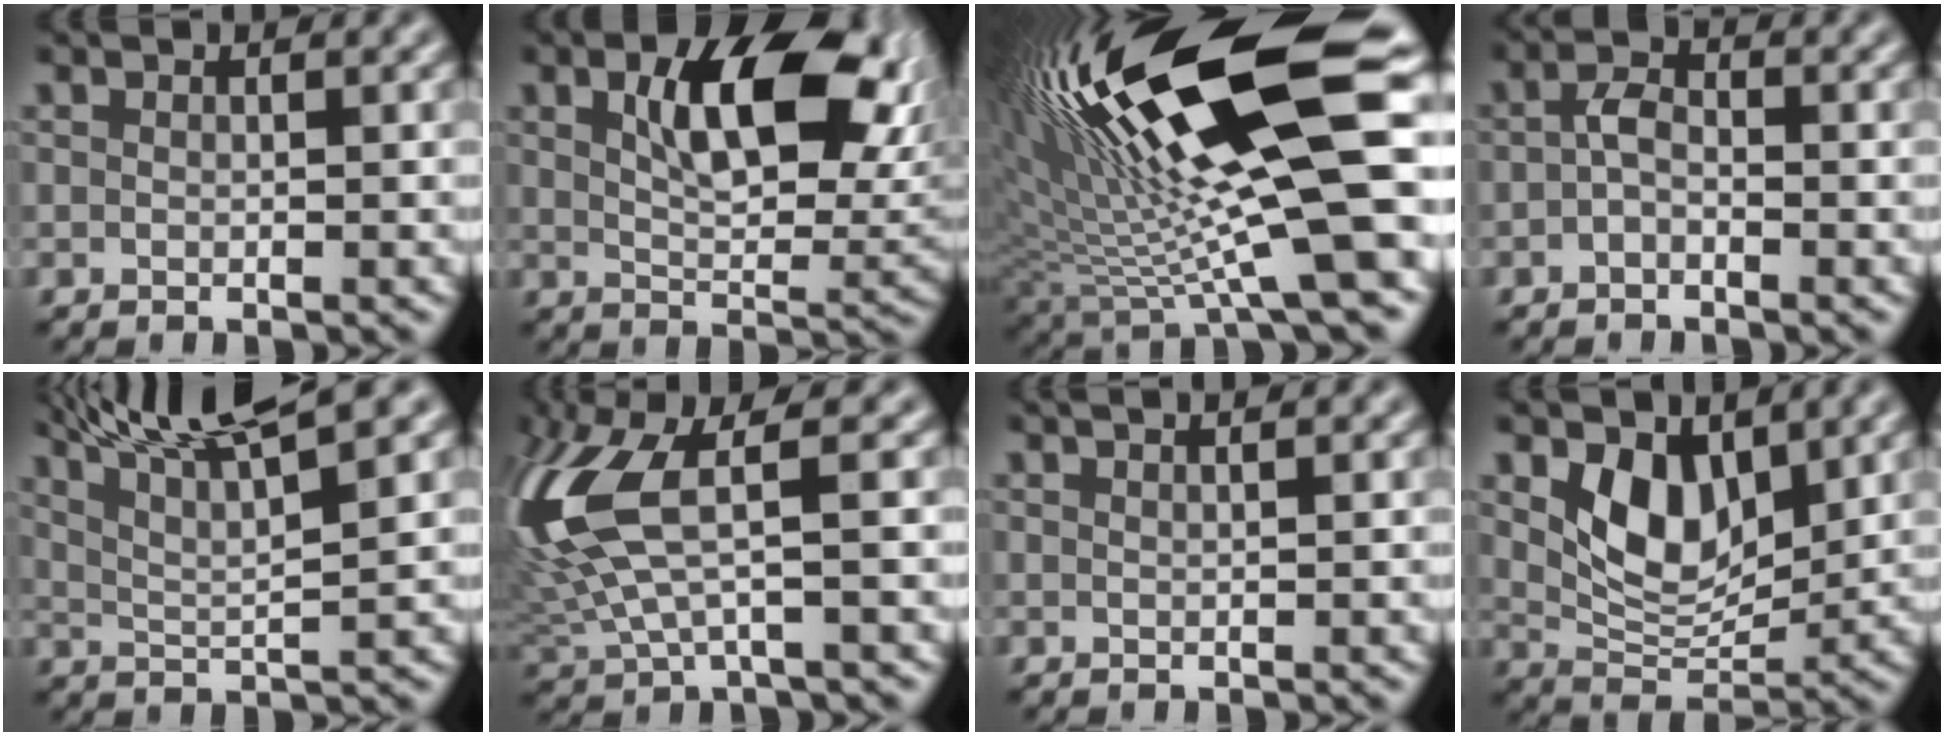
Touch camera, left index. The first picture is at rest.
{"total": 9.7, "force": [3.2, 4.6, 7.9], "torque": [-0.118, -0.001, 0.055]}
{"total": 18.5, "force": [5.7, 4.5, 17.0], "torque": [-0.312, 0.002, 0.106]}
{"total": 1.7, "force": [-0.6, 0.9, 1.3], "torque": [-0.026, 0.006, -0.015]}
{"total": 8.9, "force": [6.4, 1.6, 5.9], "torque": [-0.092, 0.021, 0.093]}
{"total": 8.3, "force": [2.0, 2.6, 7.6], "torque": [-0.192, 0.007, 0.040]}
{"total": 3.0, "force": [1.8, 1.4, 2.0], "torque": [-0.002, 0.015, -0.010]}
{"total": 5.0, "force": [2.2, 3.0, 3.4], "torque": [-0.071, -0.013, 0.040]}